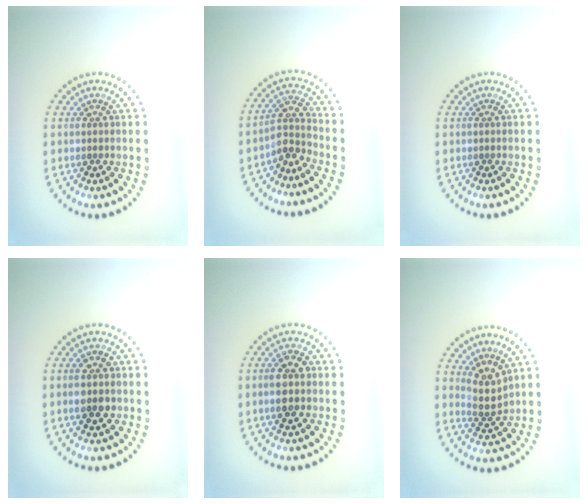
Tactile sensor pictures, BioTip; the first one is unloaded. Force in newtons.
{"total": 2.7, "press": 2.2, "slide": 1.7}
{"total": 0.0}
{"total": 3.7, "press": 3.7, "slide": 0.1}
{"total": 3.0, "press": 2.9, "slide": 0.4}
{"total": 2.7, "press": 2.0, "slide": 1.8}